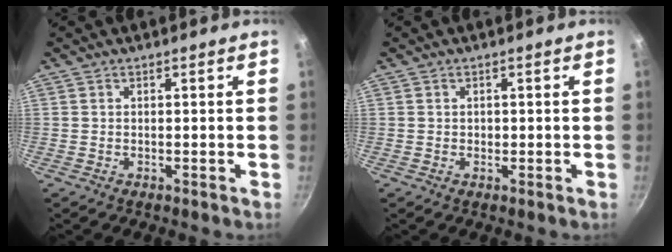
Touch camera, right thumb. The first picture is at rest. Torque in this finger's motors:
{"motor_torque": [-0.13, 0.11, 0.07, 0.18, 0.00]}